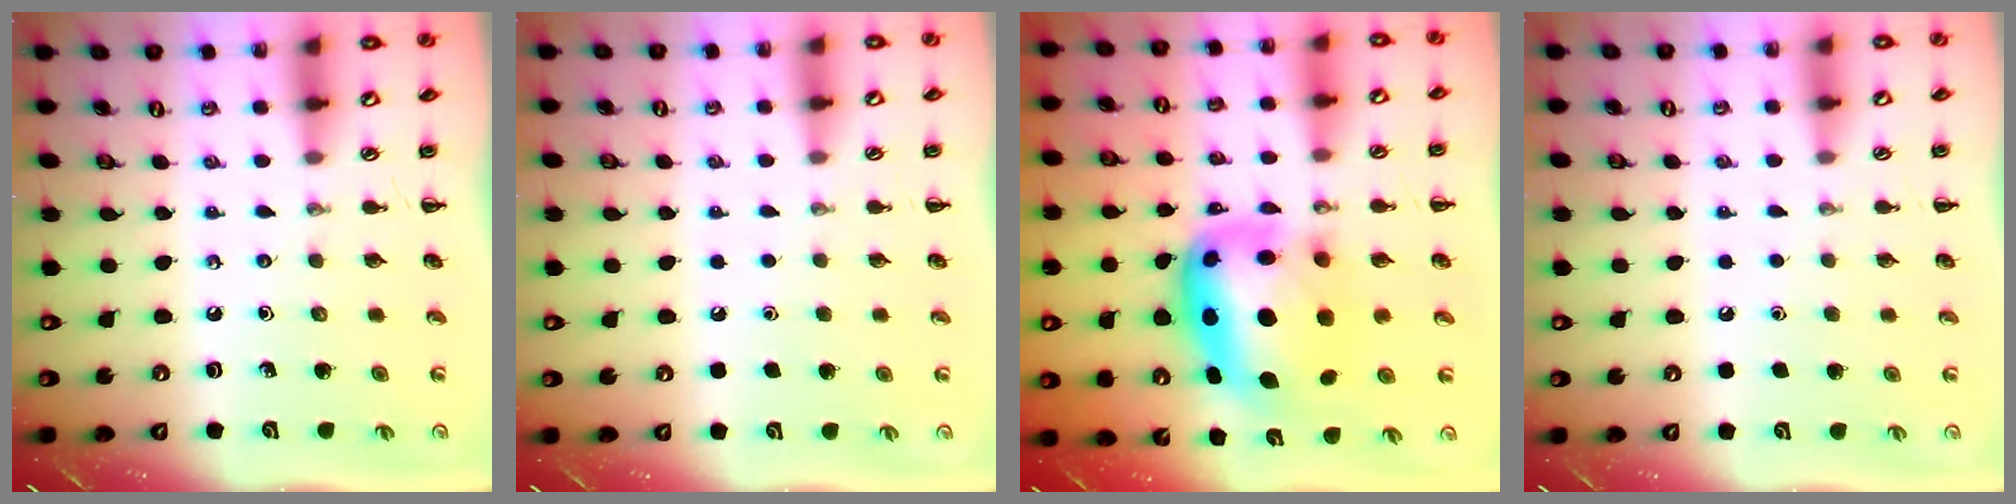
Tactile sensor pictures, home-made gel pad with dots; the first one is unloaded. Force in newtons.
{"total": 1.7, "press": 1.7, "slide": 0.1}
{"total": 13.7, "press": 13.3, "slide": 3.3}
{"total": 1.7, "press": 1.7, "slide": 0.1}